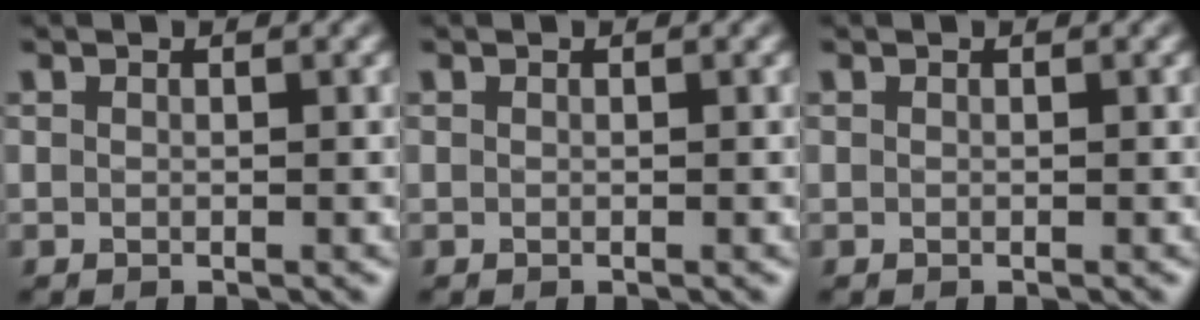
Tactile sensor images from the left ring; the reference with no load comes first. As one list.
[{"total": 0.0}, {"total": 0.0}]